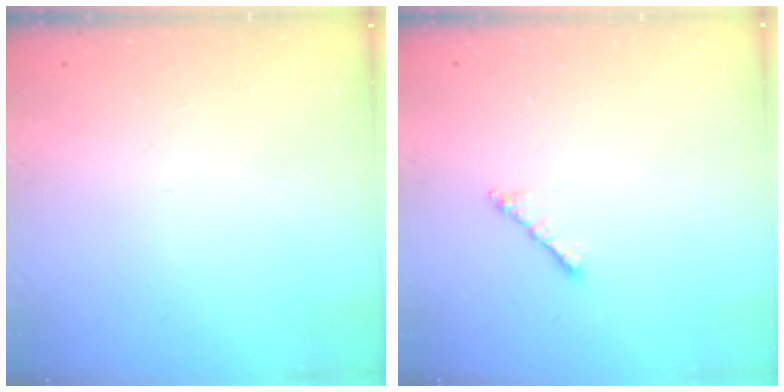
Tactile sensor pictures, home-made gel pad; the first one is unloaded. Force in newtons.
{"total": 2.0, "press": 1.9, "slide": 0.6}